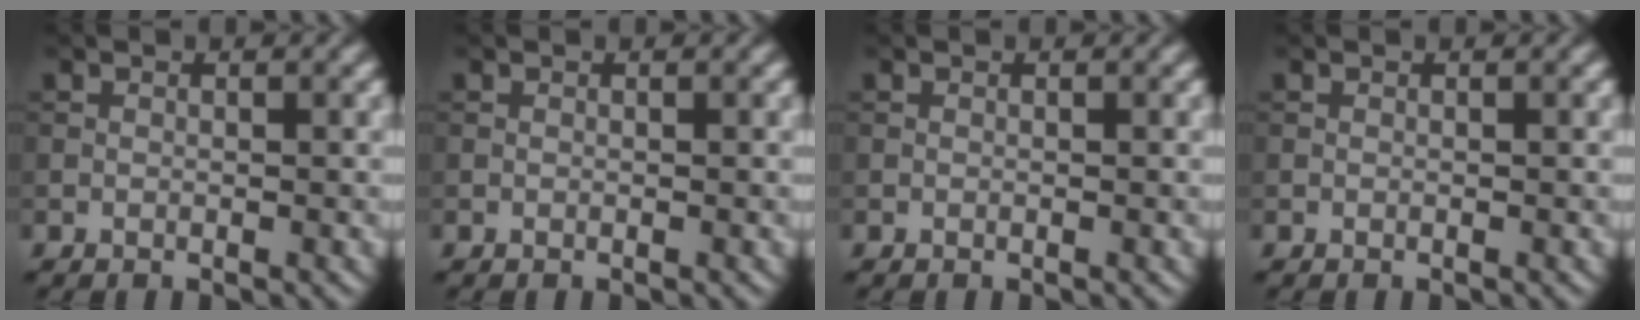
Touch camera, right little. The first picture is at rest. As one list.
[{"total": 0.0}, {"total": 0.0}, {"total": 0.0}]